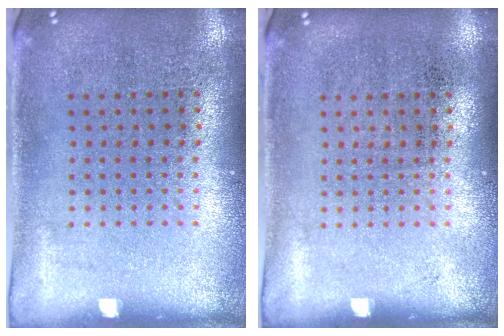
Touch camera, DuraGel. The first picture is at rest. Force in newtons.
{"total": 0.0}